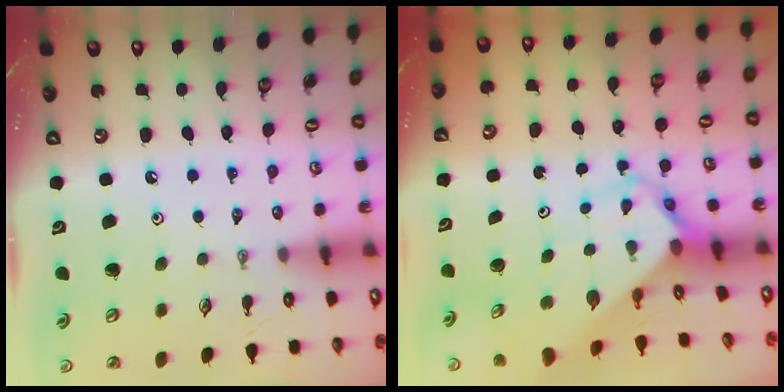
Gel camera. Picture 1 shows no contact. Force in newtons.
{"total": 3.7, "press": 3.7, "slide": 0.3}